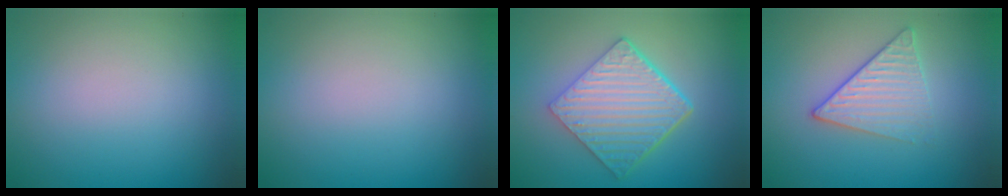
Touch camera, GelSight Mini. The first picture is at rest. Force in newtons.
{"total": 0.0}
{"total": 6.5, "press": 4.6, "slide": 4.5}
{"total": 3.3, "press": 2.9, "slide": 1.5}